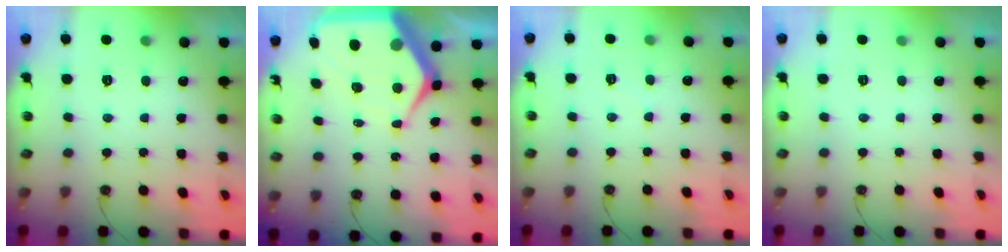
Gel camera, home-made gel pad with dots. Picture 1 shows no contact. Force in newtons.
{"total": 15.8, "press": 15.7, "slide": 1.7}
{"total": 3.5, "press": 3.5, "slide": 0.4}
{"total": 0.0}